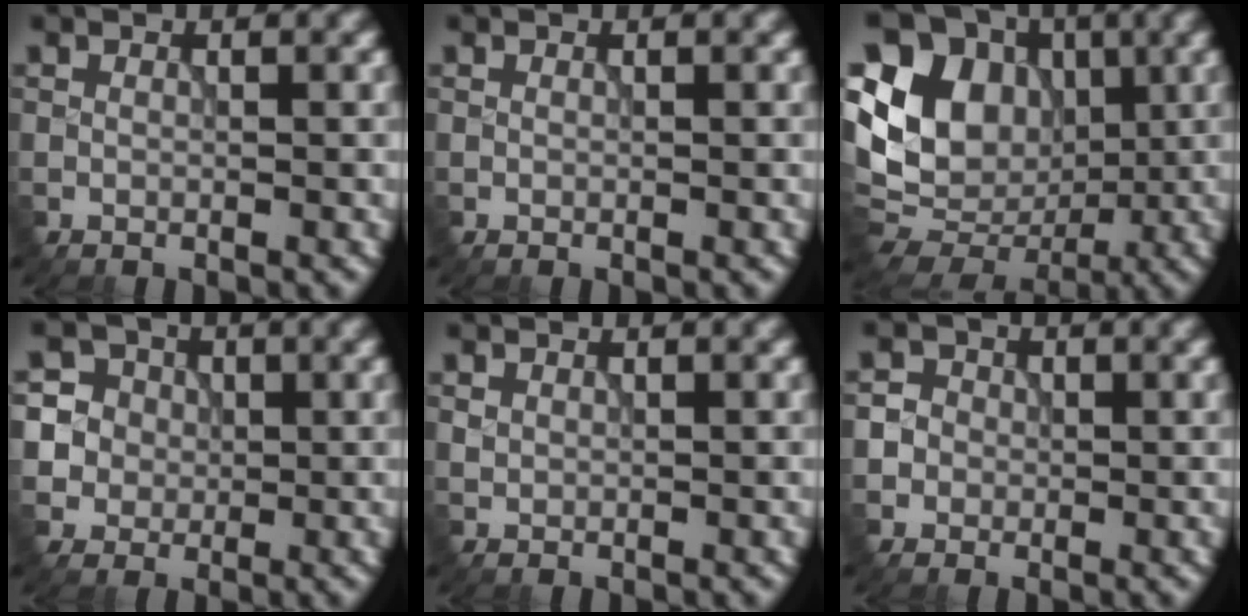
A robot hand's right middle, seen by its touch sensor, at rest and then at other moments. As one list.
[{"total": 0.0}, {"total": 12.4, "force": [1.0, 10.1, 7.2], "torque": [-0.139, 0.012, 0.022]}, {"total": 7.1, "force": [1.5, 6.7, 1.8], "torque": [-0.051, 0.033, 0.020]}, {"total": 0.6, "force": [0.3, 0.5, 0.1], "torque": [-0.003, -0.003, 0.008]}, {"total": 3.5, "force": [0.2, 3.4, 0.9], "torque": [0.005, 0.021, -0.007]}]